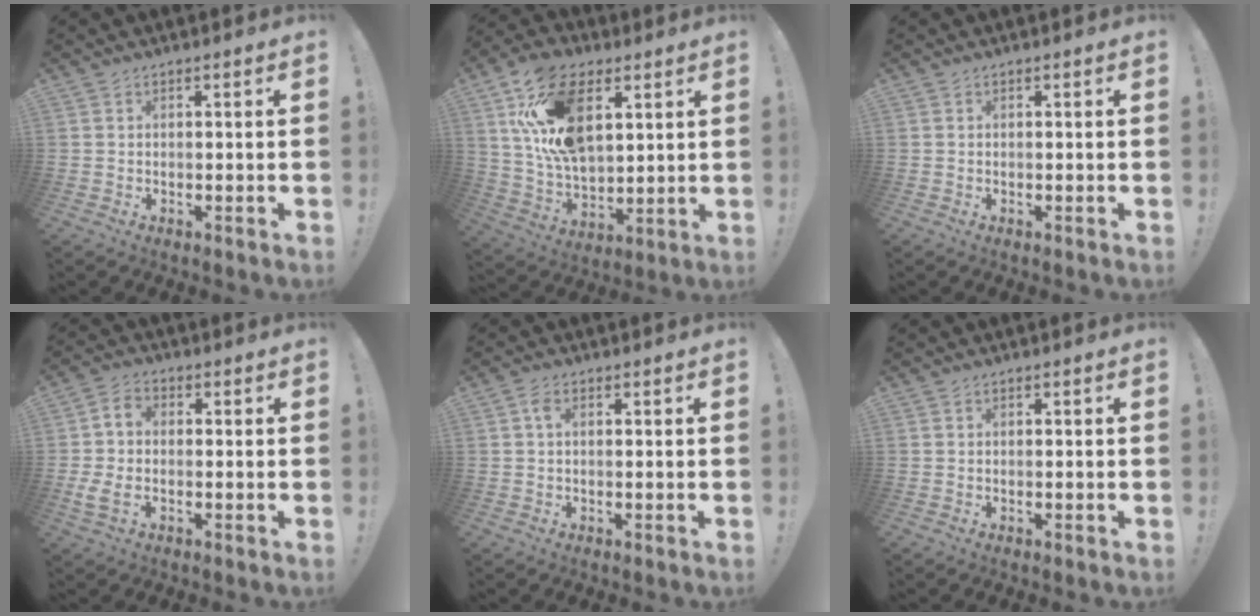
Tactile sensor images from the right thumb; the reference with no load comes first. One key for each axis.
{"total": 20.5, "fx": 8.4, "fy": 12.2, "fz": 14.2, "tx": -0.283, "ty": -0.024, "tz": 0.148}
{"total": 0.0}
{"total": 5.9, "fx": -1.4, "fy": 3.6, "fz": 4.4, "tx": -0.090, "ty": 0.006, "tz": -0.024}
{"total": 2.1, "fx": 0.4, "fy": 1.2, "fz": 1.6, "tx": -0.029, "ty": 0.003, "tz": 0.006}
{"total": 0.0}